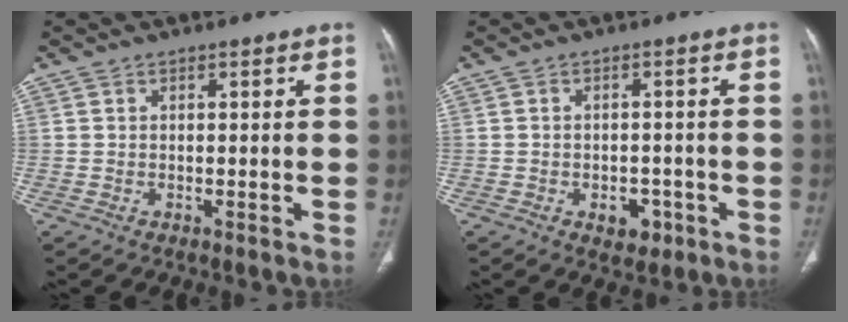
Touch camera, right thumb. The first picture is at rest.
{"total": 4.2, "force": [-1.8, 2.9, 2.4], "torque": [-0.016, 0.009, -0.018]}